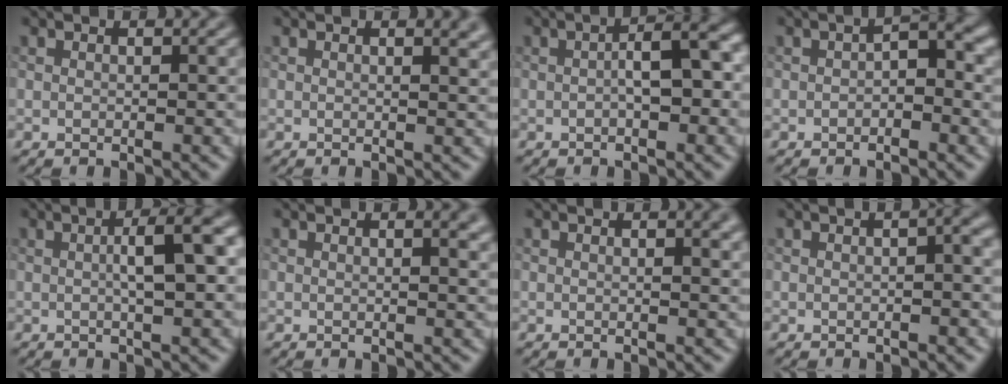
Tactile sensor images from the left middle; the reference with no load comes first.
{"total": 2.1, "force": [1.2, 0.8, 1.5], "torque": [-0.009, 0.002, 0.014]}
{"total": 4.9, "force": [-0.3, 1.5, 4.6], "torque": [-0.073, 0.012, -0.010]}
{"total": 2.2, "force": [-0.4, 1.0, 1.9], "torque": [-0.027, 0.007, -0.011]}
{"total": 4.9, "force": [0.6, 0.9, 4.8], "torque": [-0.072, 0.012, 0.007]}
{"total": 2.3, "force": [0.9, 0.9, 2.0], "torque": [-0.014, 0.003, 0.011]}
{"total": 1.9, "force": [0.8, 0.7, 1.6], "torque": [-0.012, 0.003, 0.010]}
{"total": 2.6, "force": [0.3, 0.7, 2.5], "torque": [-0.030, 0.009, 0.003]}